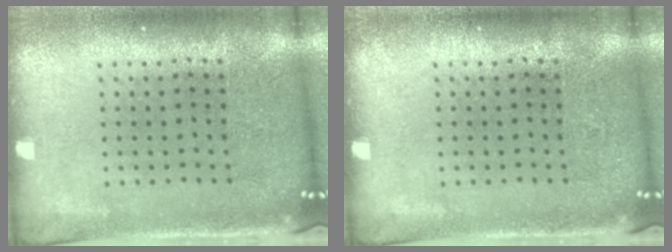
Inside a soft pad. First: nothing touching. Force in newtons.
{"total": 0.0}